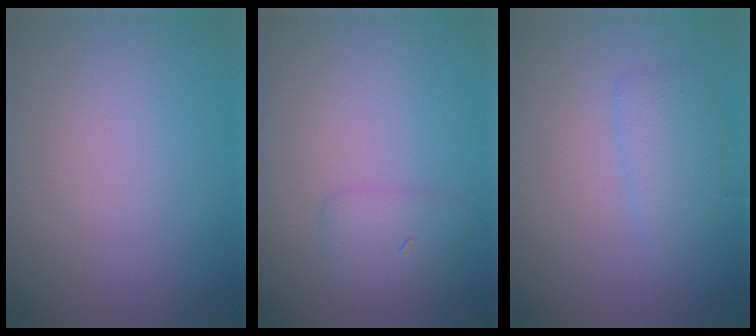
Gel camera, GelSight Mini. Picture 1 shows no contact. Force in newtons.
{"total": 1.8, "press": 1.8, "slide": 0.1}
{"total": 2.3, "press": 2.3, "slide": 0.2}